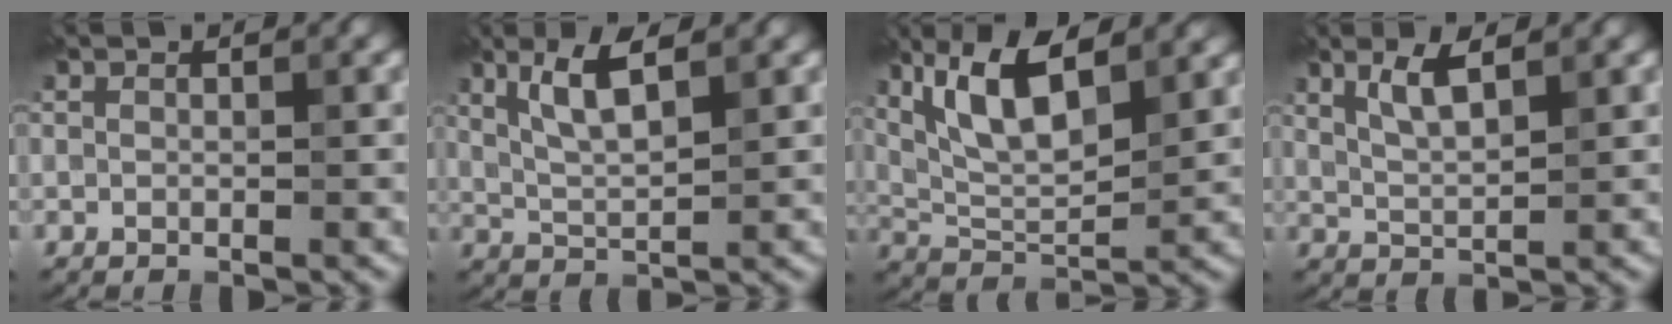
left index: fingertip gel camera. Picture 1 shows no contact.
{"total": 3.9, "force": [2.1, 0.8, 3.2], "torque": [-0.069, 0.007, 0.039]}
{"total": 7.6, "force": [3.9, 2.6, 6.0], "torque": [-0.117, 0.010, 0.075]}
{"total": 2.7, "force": [1.7, 0.5, 2.1], "torque": [-0.043, 0.007, 0.032]}